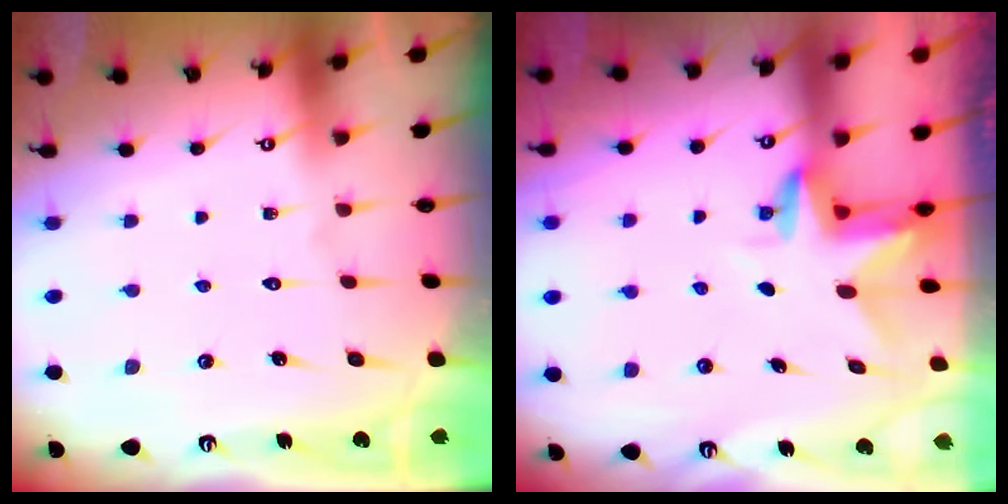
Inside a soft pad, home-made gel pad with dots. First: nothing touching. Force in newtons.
{"total": 3.1, "press": 3.1, "slide": 0.2}